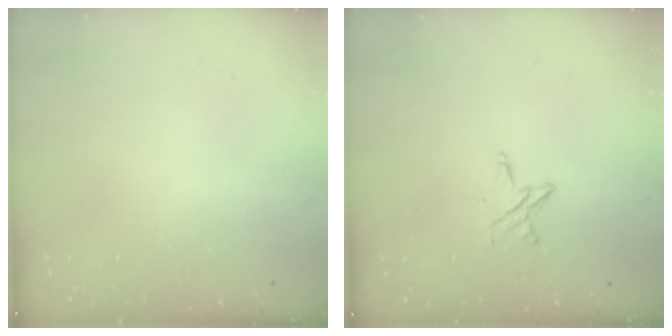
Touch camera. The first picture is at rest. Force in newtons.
{"total": 4.9, "press": 4.8, "slide": 0.5}